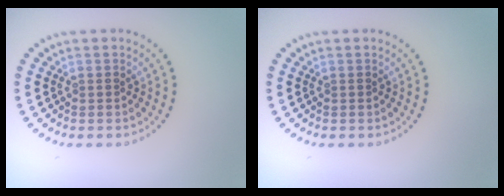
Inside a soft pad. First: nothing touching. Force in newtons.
{"total": 0.0}